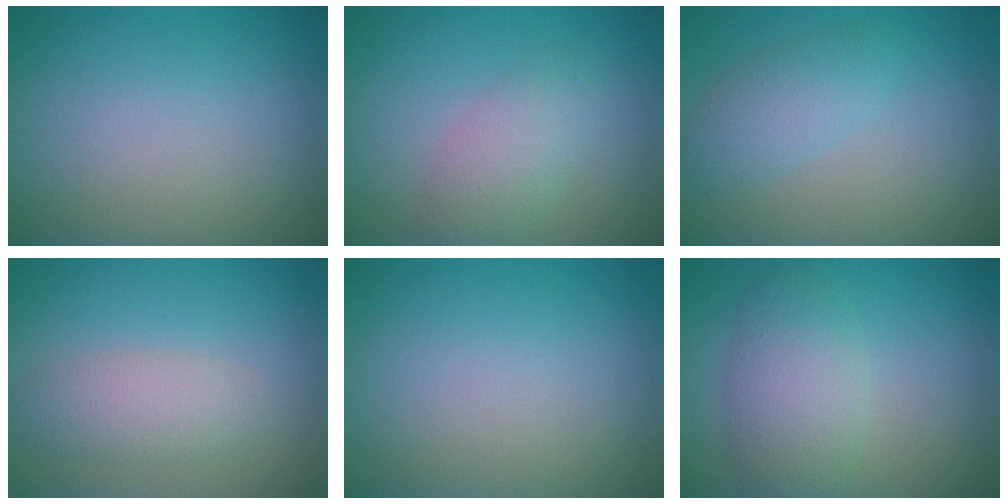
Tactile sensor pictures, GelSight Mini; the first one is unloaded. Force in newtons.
{"total": 3.0, "press": 3.0, "slide": 0.1}
{"total": 2.8, "press": 2.8, "slide": 0.1}
{"total": 2.8, "press": 2.8, "slide": 0.3}
{"total": 0.0}
{"total": 5.0, "press": 5.0, "slide": 0.3}